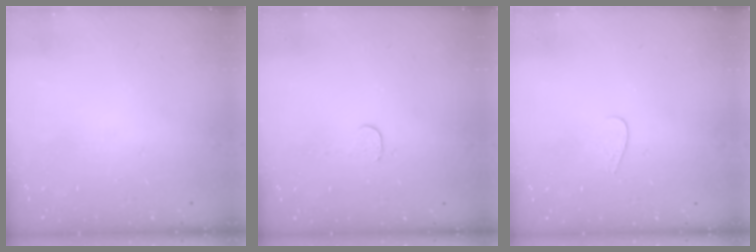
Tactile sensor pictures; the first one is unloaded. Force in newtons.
{"total": 3.0, "press": 3.0, "slide": 0.3}
{"total": 3.5, "press": 3.5, "slide": 0.3}